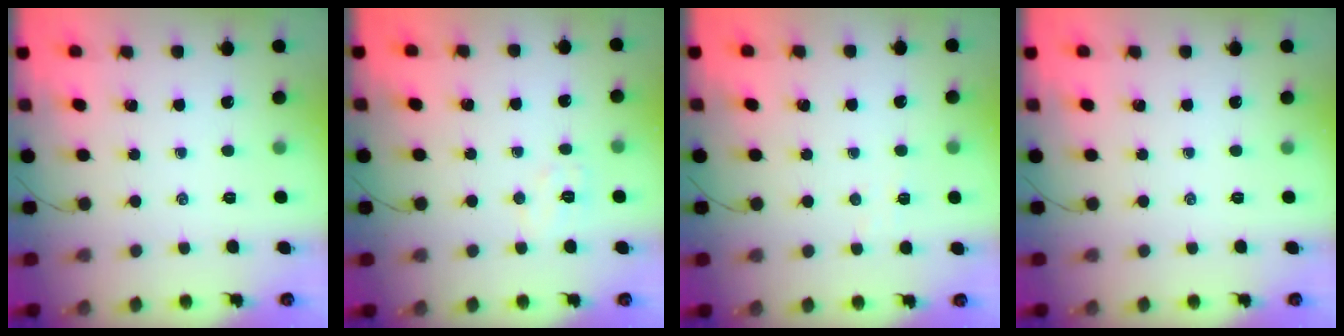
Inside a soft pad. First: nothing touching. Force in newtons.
{"total": 5.9, "press": 5.8, "slide": 1.0}
{"total": 2.7, "press": 2.6, "slide": 0.8}
{"total": 0.0}